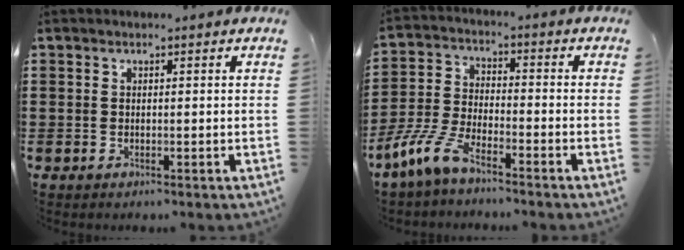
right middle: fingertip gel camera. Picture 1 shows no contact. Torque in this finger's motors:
{"motor_torque": [2.14, 0.00, 0.68, 0.19]}